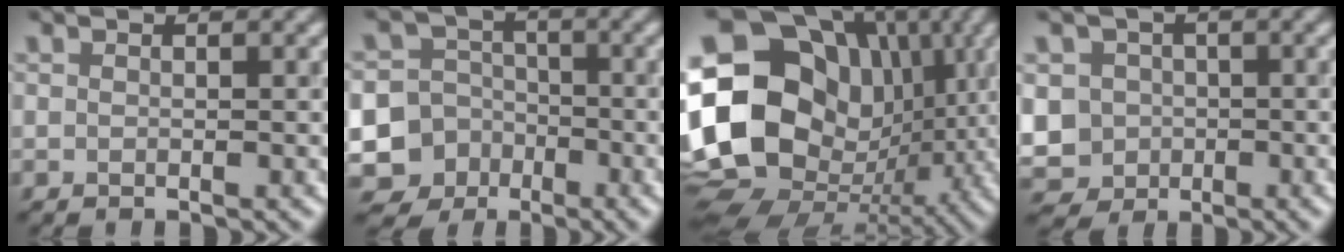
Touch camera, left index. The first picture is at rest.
{"total": 11.4, "force": [-5.1, 10.1, 1.8], "torque": [-0.061, -0.029, -0.097]}
{"total": 22.9, "force": [0.6, 19.8, 11.6], "torque": [-0.236, 0.027, -0.011]}
{"total": 7.1, "force": [-1.4, 6.5, 2.4], "torque": [-0.056, 0.003, -0.051]}